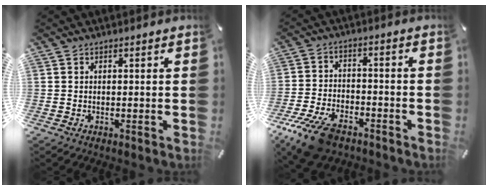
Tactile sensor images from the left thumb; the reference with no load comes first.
{"total": 11.8, "force": [-7.9, 5.6, 6.7], "torque": [-0.137, 0.036, -0.145]}